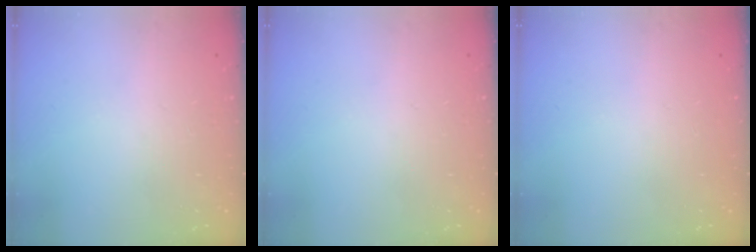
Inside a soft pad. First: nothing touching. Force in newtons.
{"total": 0.0}
{"total": 0.0}